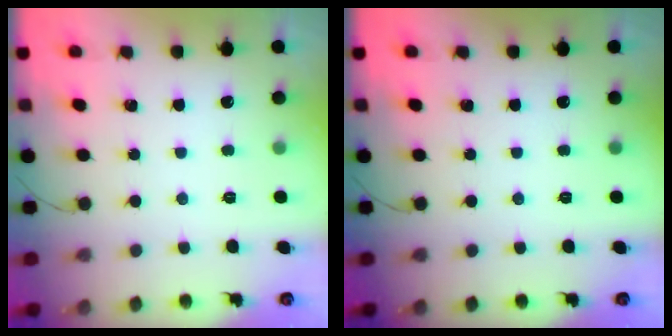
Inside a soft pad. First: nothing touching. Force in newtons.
{"total": 0.0}